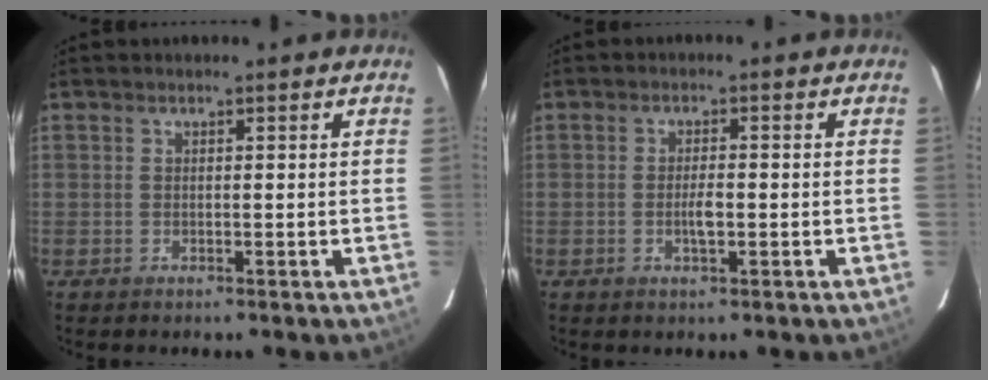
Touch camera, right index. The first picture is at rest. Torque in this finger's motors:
{"motor_torque": [-0.02, 0.00, 0.03, 0.03]}